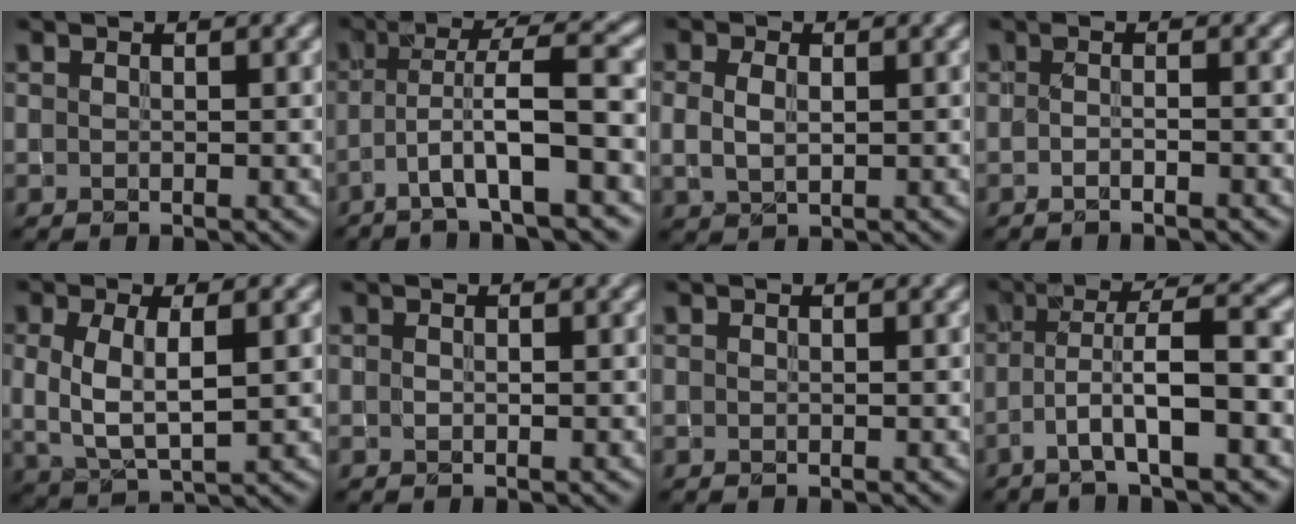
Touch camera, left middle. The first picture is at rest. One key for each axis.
{"total": 6.9, "fx": -2.9, "fy": 1.1, "fz": 6.2, "tx": -0.103, "ty": 0.015, "tz": -0.056}
{"total": 2.4, "fx": 0.3, "fy": 1.6, "fz": 1.7, "tx": -0.038, "ty": -0.001, "tz": 0.009}
{"total": 1.1, "fx": -0.9, "fy": 0.2, "fz": 0.7, "tx": -0.013, "ty": -0.009, "tz": -0.018}
{"total": 4.3, "fx": 0.5, "fy": 1.9, "fz": 3.8, "tx": -0.081, "ty": -0.003, "tz": 0.014}
{"total": 0.0}
{"total": 0.0}
{"total": 6.0, "fx": -2.2, "fy": 1.0, "fz": 5.5, "tx": -0.101, "ty": 0.010, "tz": -0.045}